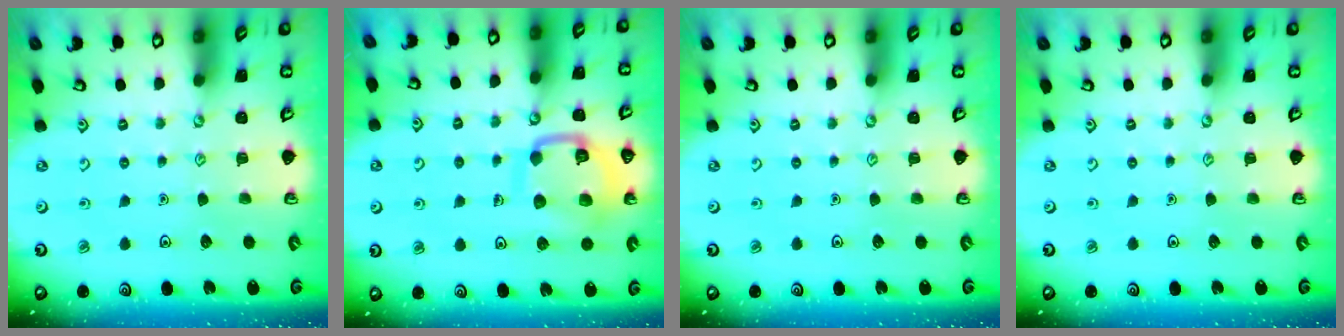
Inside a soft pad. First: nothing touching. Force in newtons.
{"total": 12.8, "press": 12.8, "slide": 1.3}
{"total": 0.0}
{"total": 0.0}